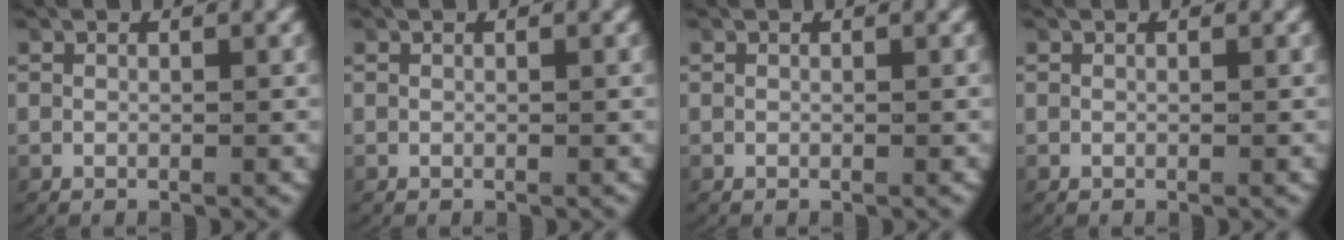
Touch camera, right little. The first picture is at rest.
{"total": 0.0}
{"total": 0.0}
{"total": 0.0}